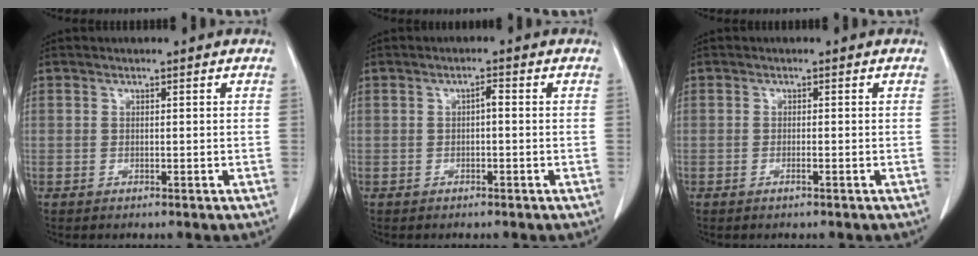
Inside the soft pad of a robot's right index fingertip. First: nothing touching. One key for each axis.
{"total": 1.2, "fx": -0.1, "fy": 0.4, "fz": 1.2, "tx": -0.019, "ty": 0.004, "tz": -0.002}
{"total": 0.9, "fx": -0.4, "fy": 0.0, "fz": 0.7, "tx": -0.017, "ty": -0.001, "tz": -0.007}